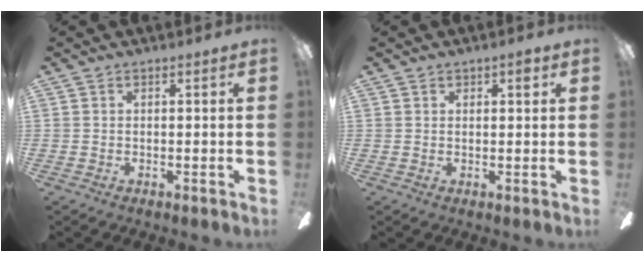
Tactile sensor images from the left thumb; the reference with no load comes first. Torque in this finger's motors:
{"motor_torque": [-0.16, -0.01, -0.20, 0.10, -0.01]}